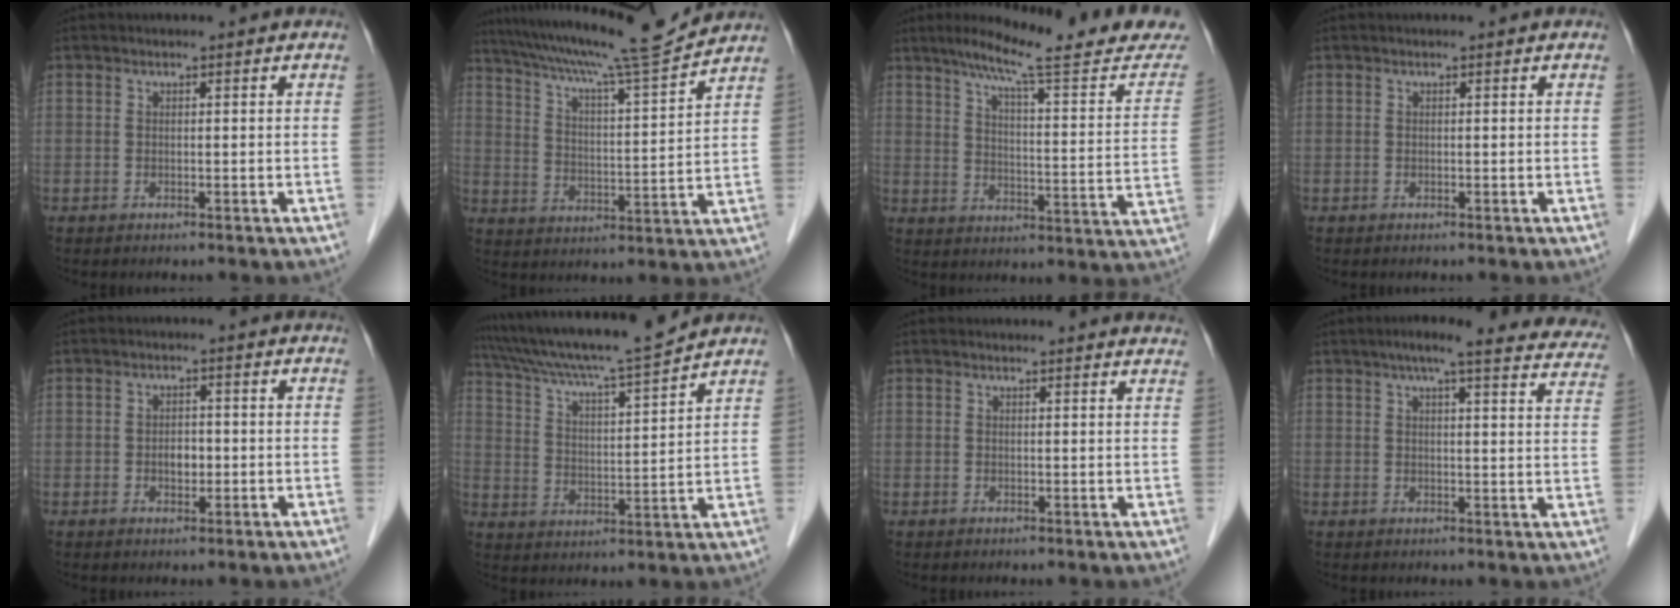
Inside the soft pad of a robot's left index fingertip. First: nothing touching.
{"total": 15.5, "force": [14.1, -1.2, 6.3], "torque": [-0.116, -0.014, 0.215]}
{"total": 20.1, "force": [16.9, 1.4, 10.8], "torque": [-0.144, -0.030, 0.213]}
{"total": 0.0}
{"total": 2.3, "force": [-0.5, 1.4, 1.7], "torque": [-0.027, 0.003, -0.007]}
{"total": 14.8, "force": [13.4, -1.2, 6.1], "torque": [-0.114, -0.001, 0.221]}
{"total": 4.2, "force": [4.1, 0.1, 0.7], "torque": [-0.012, 0.000, 0.028]}
{"total": 19.1, "force": [16.8, 3.0, 8.7], "torque": [-0.103, 0.001, 0.184]}